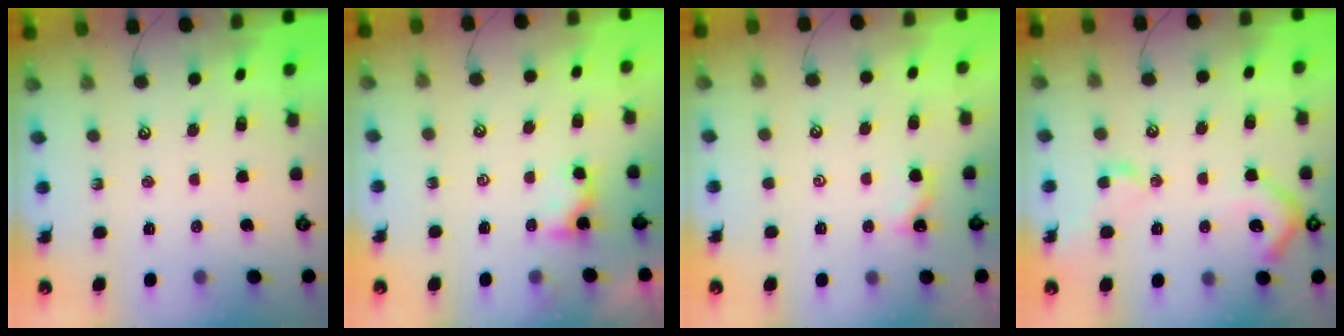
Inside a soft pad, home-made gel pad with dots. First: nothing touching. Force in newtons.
{"total": 2.2, "press": 2.1, "slide": 0.5}
{"total": 0.0}
{"total": 6.9, "press": 6.8, "slide": 1.3}